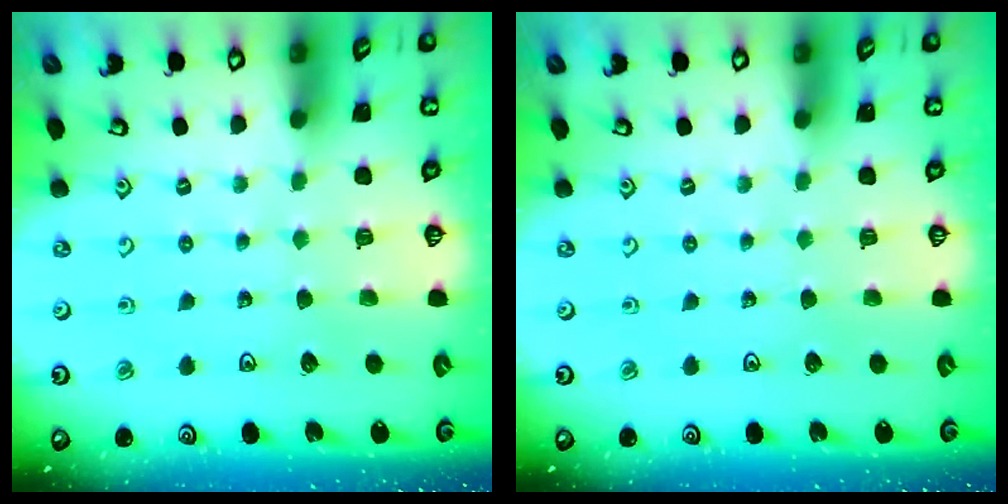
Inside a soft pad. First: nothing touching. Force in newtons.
{"total": 0.0}